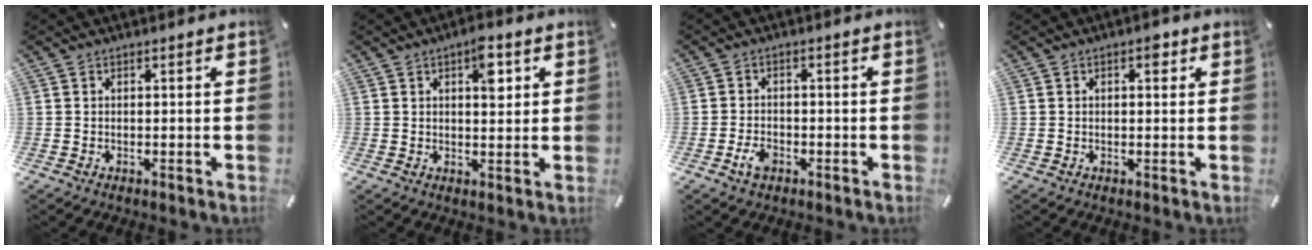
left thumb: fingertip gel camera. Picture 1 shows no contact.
{"total": 3.5, "force": [1.4, 1.6, 2.7], "torque": [-0.027, -0.007, 0.016]}
{"total": 3.6, "force": [-1.9, 2.2, 2.1], "torque": [-0.047, 0.005, -0.036]}
{"total": 3.0, "force": [1.0, 1.6, 2.3], "torque": [-0.018, -0.006, 0.009]}